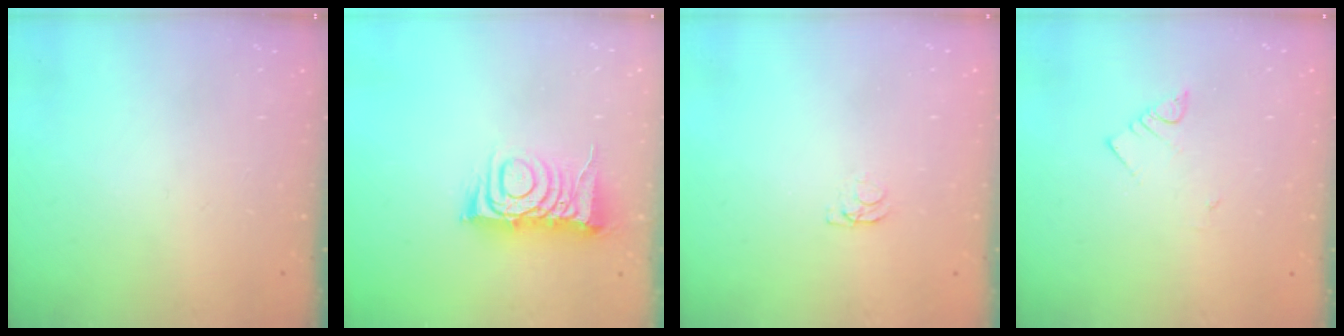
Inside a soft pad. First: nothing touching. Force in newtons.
{"total": 9.8, "press": 9.8, "slide": 1.1}
{"total": 1.2, "press": 1.1, "slide": 0.3}
{"total": 3.2, "press": 3.2, "slide": 0.3}